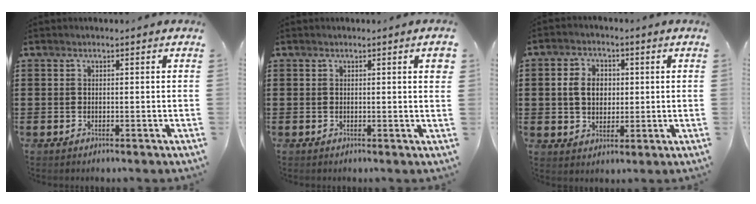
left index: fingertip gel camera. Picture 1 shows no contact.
{"total": 1.8, "force": [0.6, 0.1, 1.7], "torque": [-0.024, -0.002, 0.008]}
{"total": 5.2, "force": [0.6, 4.0, 3.3], "torque": [-0.076, 0.007, 0.004]}